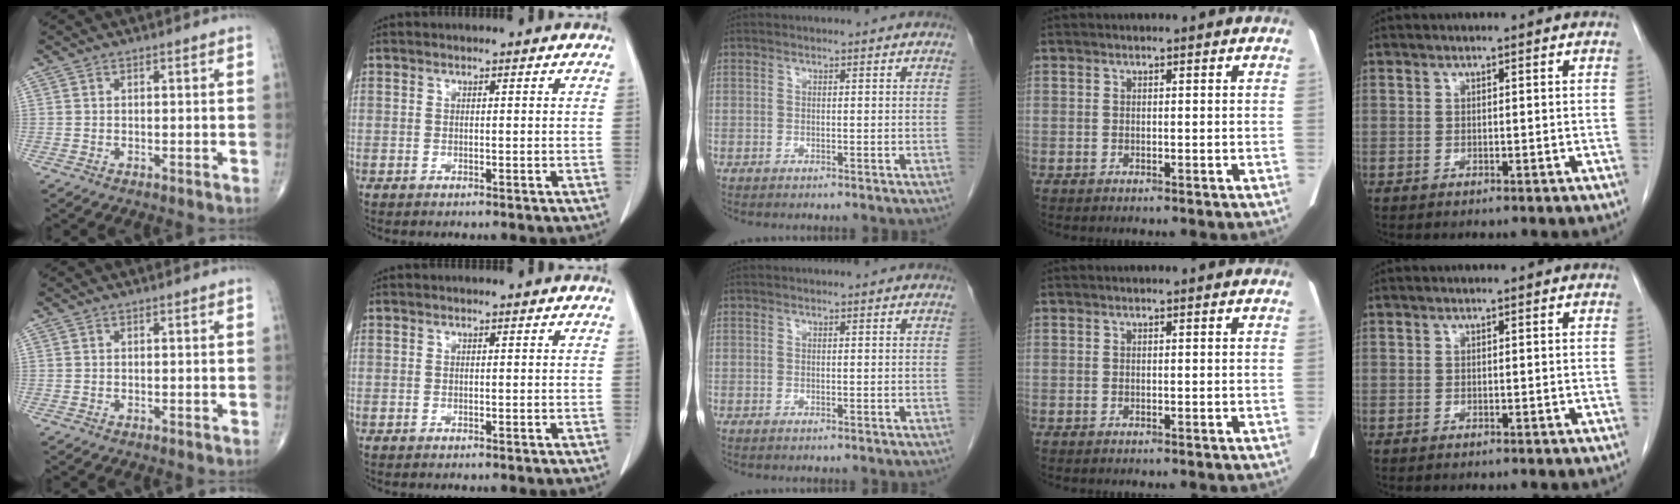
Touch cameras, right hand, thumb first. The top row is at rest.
{}